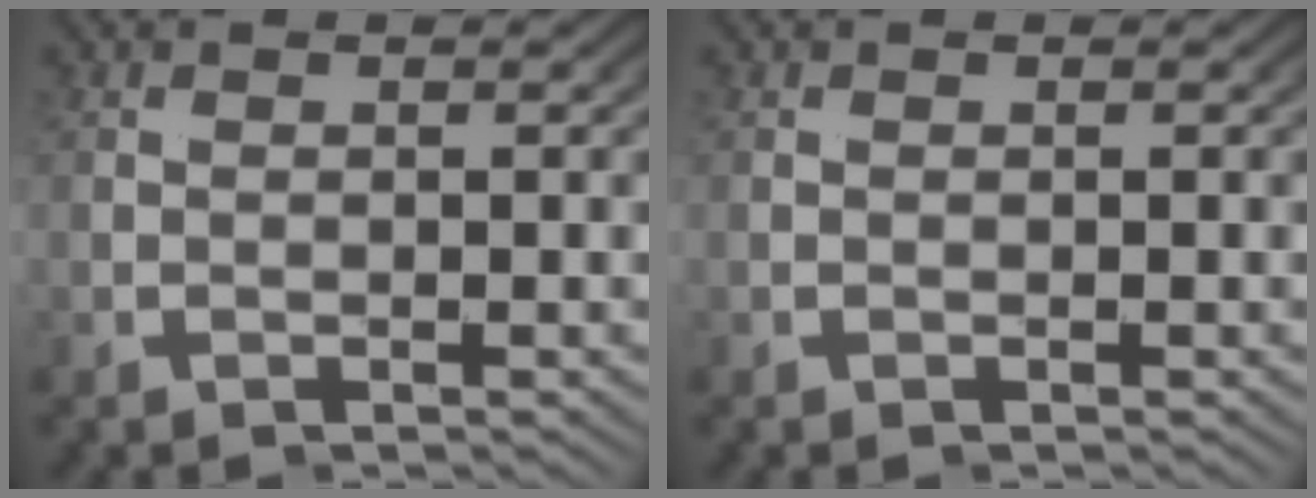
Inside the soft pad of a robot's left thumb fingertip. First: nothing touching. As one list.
[{"total": 0.0}]